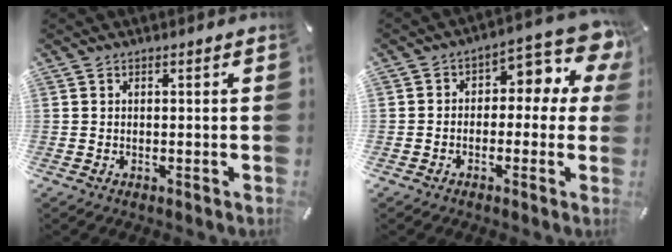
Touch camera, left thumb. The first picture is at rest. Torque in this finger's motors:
{"motor_torque": [0.90, 1.04, -0.04, 0.03, -0.03]}